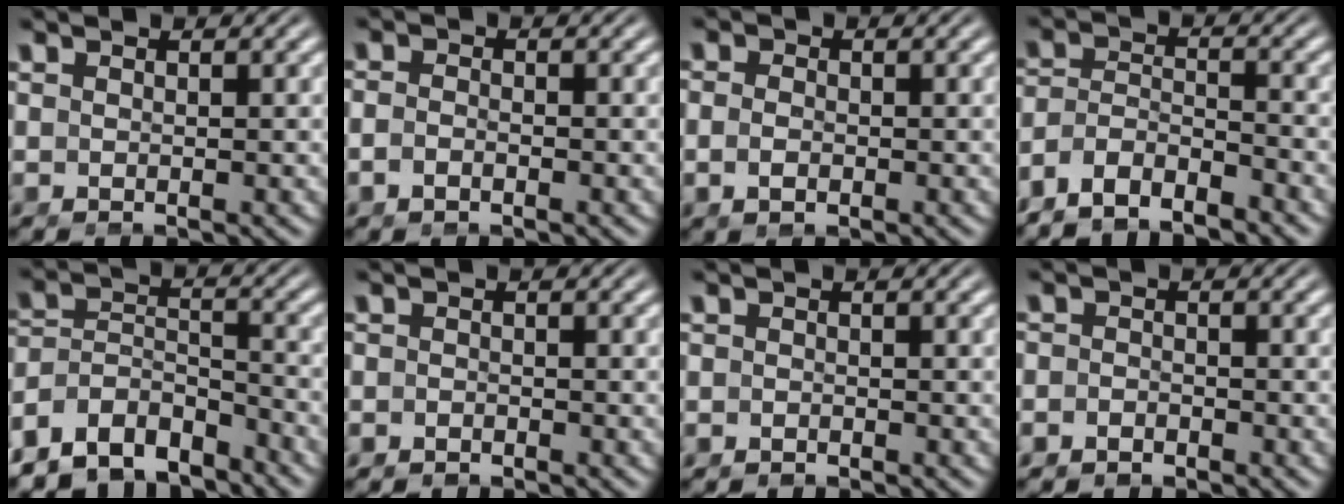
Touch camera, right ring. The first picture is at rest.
{"total": 1.5, "force": [-1.1, 0.8, 0.7], "torque": [-0.018, -0.007, -0.019]}
{"total": 1.5, "force": [-0.7, 0.9, 1.0], "torque": [-0.025, -0.011, -0.008]}
{"total": 7.1, "force": [-4.5, 5.1, 2.1], "torque": [-0.064, -0.028, -0.077]}
{"total": 11.1, "force": [-7.1, 7.5, 3.9], "torque": [-0.107, -0.063, -0.108]}
{"total": 1.6, "force": [-1.5, 0.6, -0.3], "torque": [-0.003, -0.015, -0.021]}
{"total": 1.2, "force": [-1.1, 0.3, -0.2], "torque": [-0.004, -0.013, -0.015]}
{"total": 2.3, "force": [-2.1, 1.1, -0.1], "torque": [-0.005, -0.017, -0.031]}